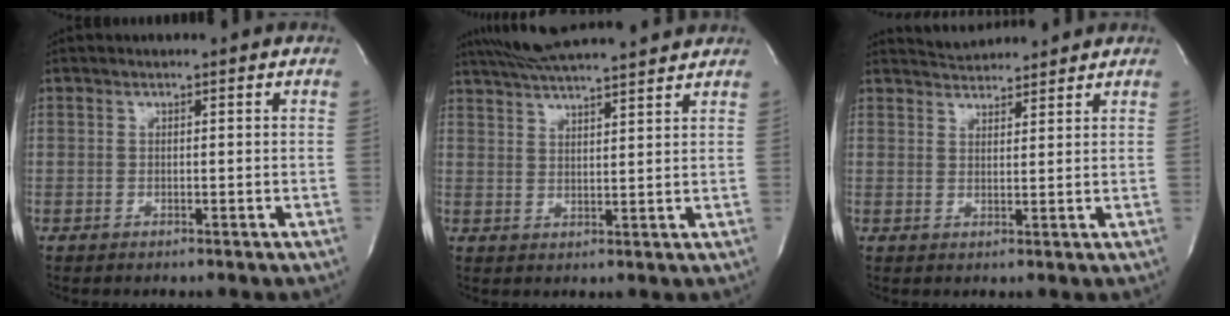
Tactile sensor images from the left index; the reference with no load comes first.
{"total": 13.8, "force": [12.5, 0.8, 6.0], "torque": [-0.112, 0.028, 0.187]}
{"total": 4.5, "force": [4.4, 0.3, 0.2], "torque": [-0.011, 0.020, 0.073]}